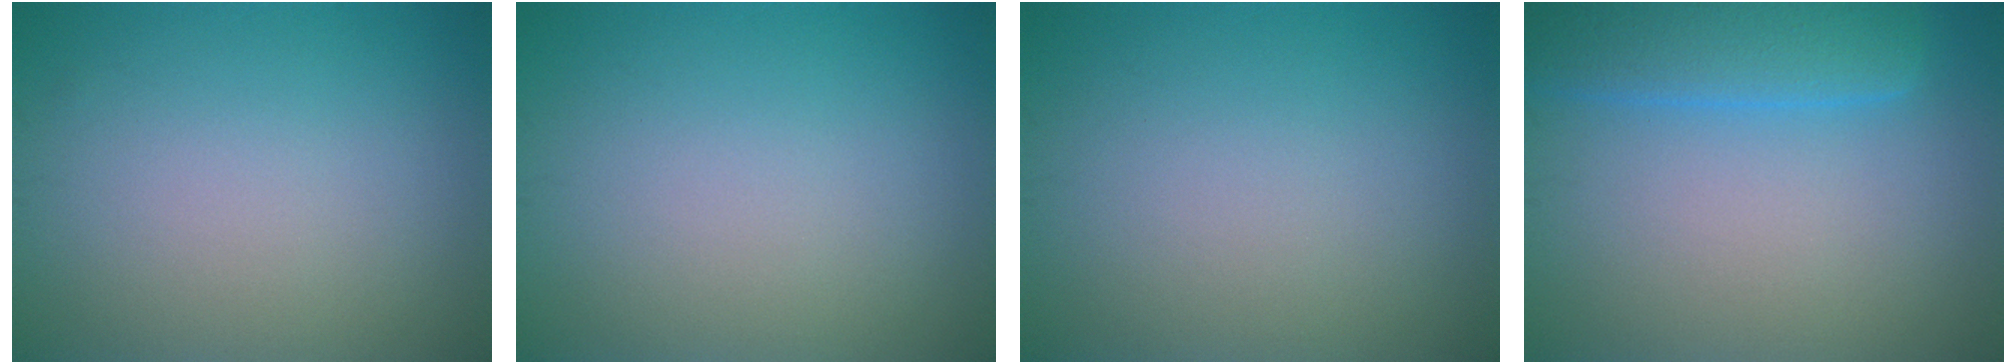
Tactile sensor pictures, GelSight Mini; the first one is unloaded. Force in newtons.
{"total": 0.0}
{"total": 0.0}
{"total": 4.8, "press": 4.8, "slide": 0.2}